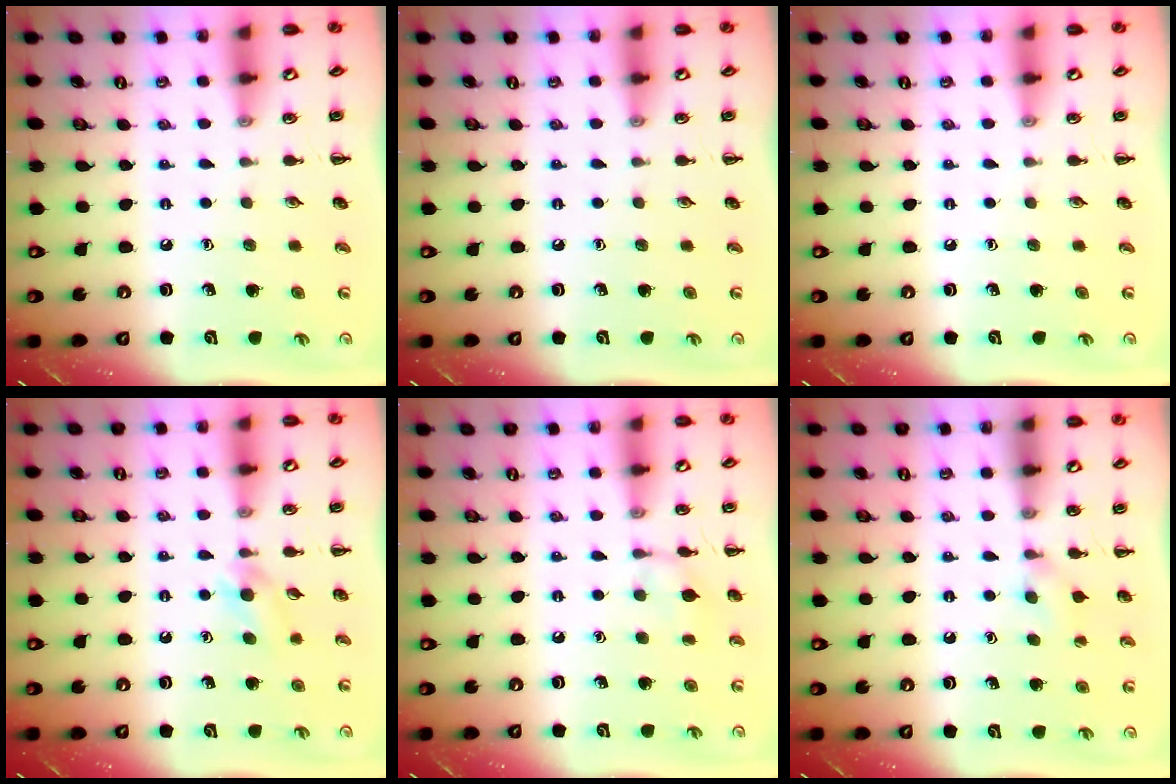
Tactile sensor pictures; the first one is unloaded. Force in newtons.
{"total": 0.0}
{"total": 0.0}
{"total": 4.6, "press": 4.3, "slide": 1.6}
{"total": 7.5, "press": 7.4, "slide": 1.4}
{"total": 5.9, "press": 5.7, "slide": 1.6}